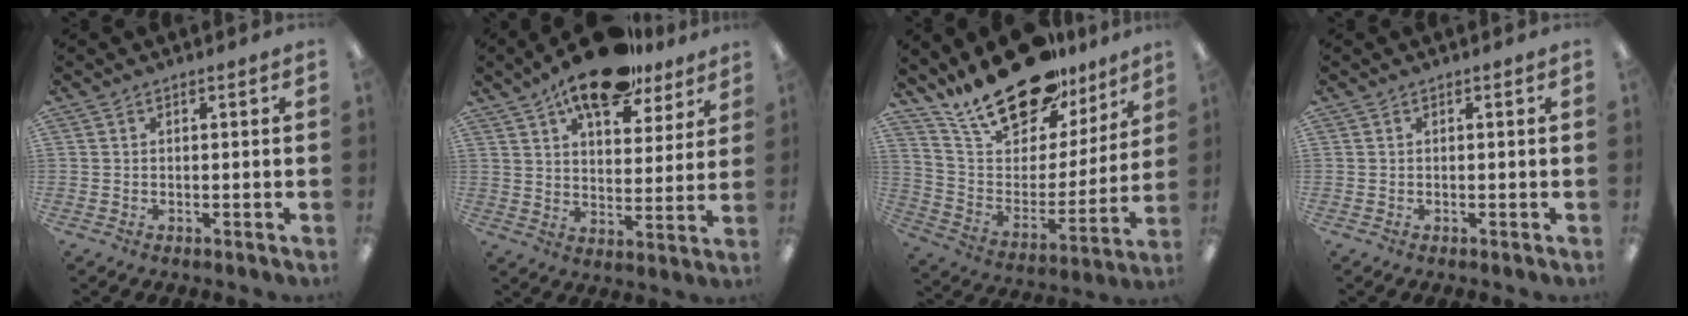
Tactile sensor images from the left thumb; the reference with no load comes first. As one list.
[{"total": 15.8, "force": [11.6, 6.5, 8.5], "torque": [-0.128, -0.060, 0.199]}, {"total": 24.2, "force": [19.1, 9.9, 11.0], "torque": [-0.191, -0.123, 0.335]}, {"total": 0.0}]